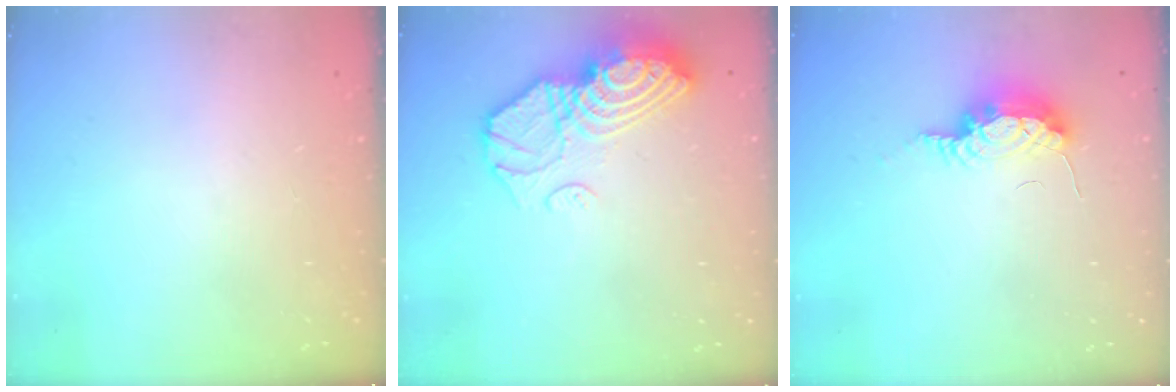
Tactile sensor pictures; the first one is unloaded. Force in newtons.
{"total": 15.9, "press": 15.8, "slide": 1.6}
{"total": 14.9, "press": 10.1, "slide": 11.0}